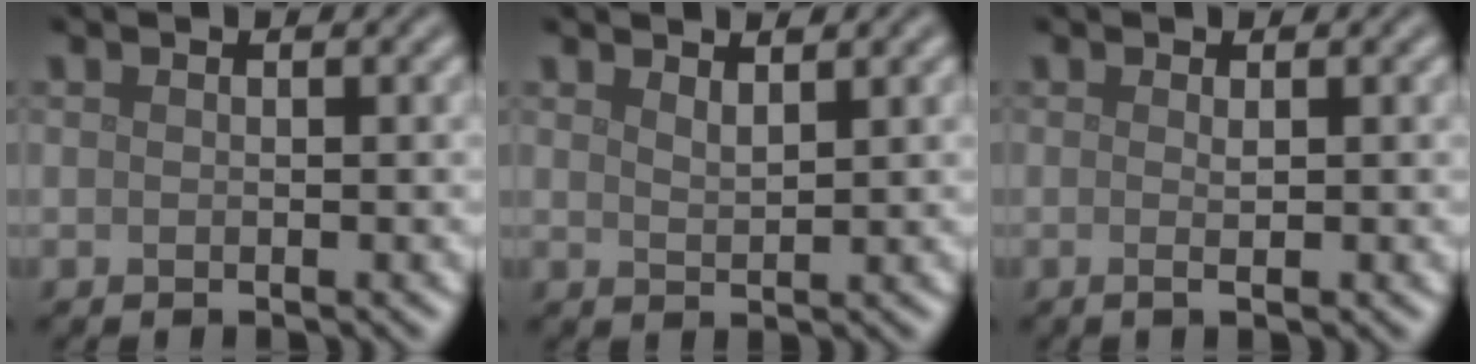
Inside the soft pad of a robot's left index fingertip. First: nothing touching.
{"total": 1.5, "force": [1.3, 0.3, 0.6], "torque": [-0.011, 0.001, 0.024]}
{"total": 1.4, "force": [0.0, 0.3, 1.4], "torque": [-0.020, -0.002, -0.004]}